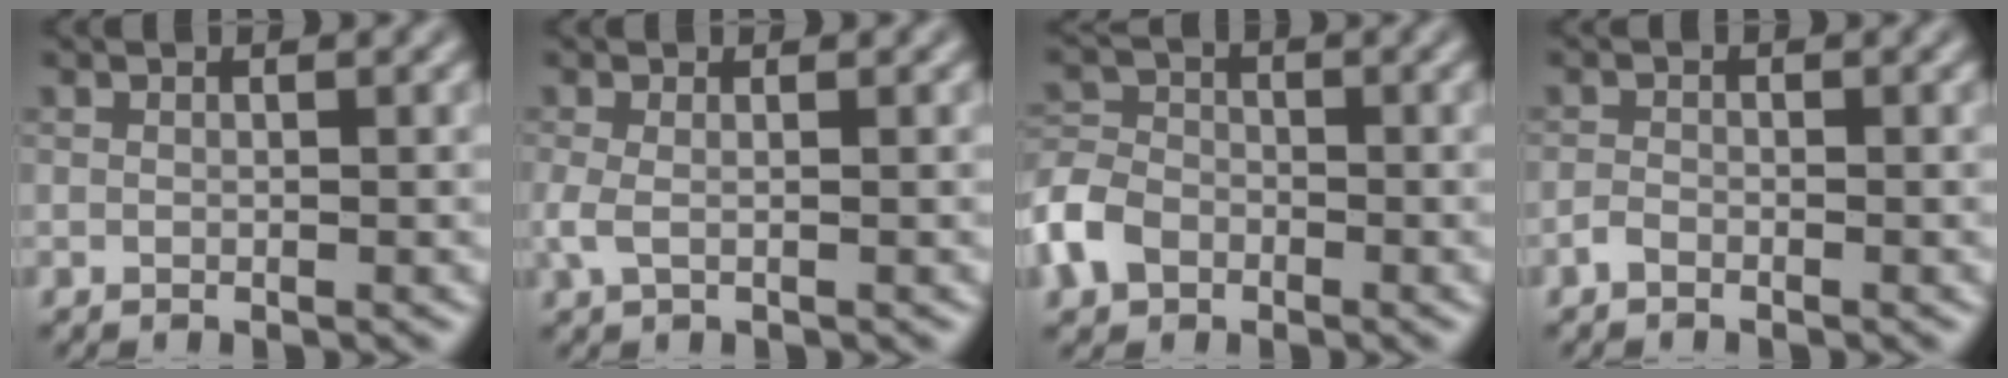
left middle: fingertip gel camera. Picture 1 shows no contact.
{"total": 1.4, "force": [-0.1, 0.5, 1.3], "torque": [-0.032, 0.000, -0.004]}
{"total": 4.6, "force": [-2.4, 3.4, 2.0], "torque": [-0.049, 0.005, -0.061]}
{"total": 0.8, "force": [-0.6, 0.3, 0.3], "torque": [-0.006, 0.001, -0.015]}